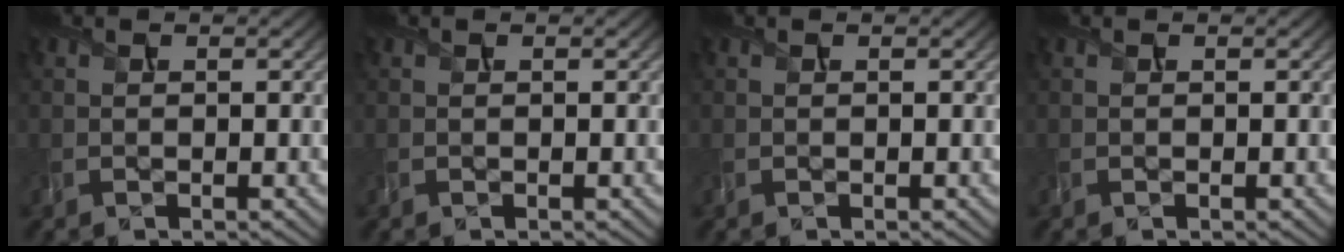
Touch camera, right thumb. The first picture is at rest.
{"total": 0.0}
{"total": 0.0}
{"total": 0.0}